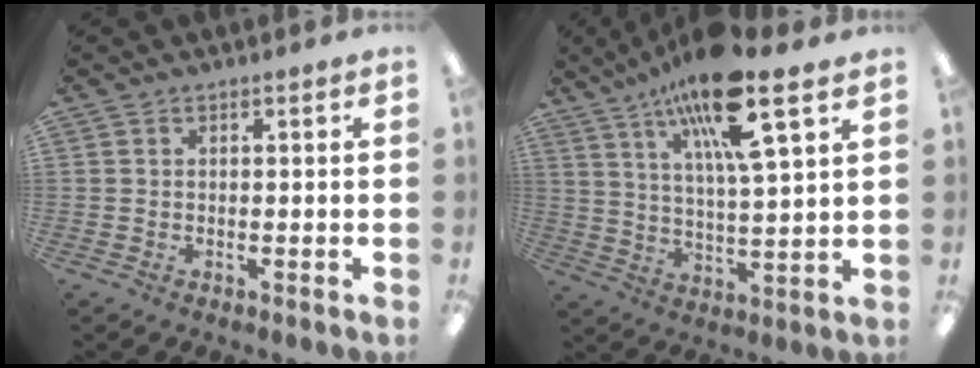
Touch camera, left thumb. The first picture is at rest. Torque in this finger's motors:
{"motor_torque": [0.38, 0.87, 1.68, -1.10, 0.50]}